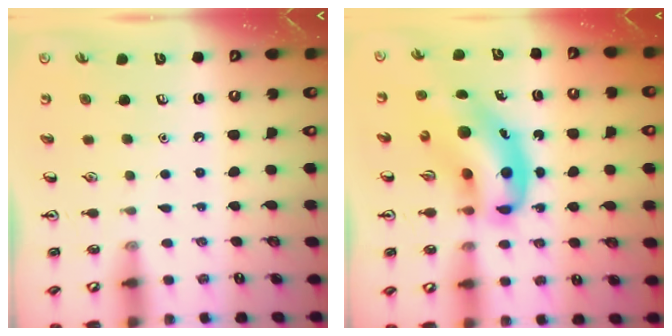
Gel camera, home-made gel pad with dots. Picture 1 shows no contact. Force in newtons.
{"total": 12.7, "press": 12.3, "slide": 3.3}